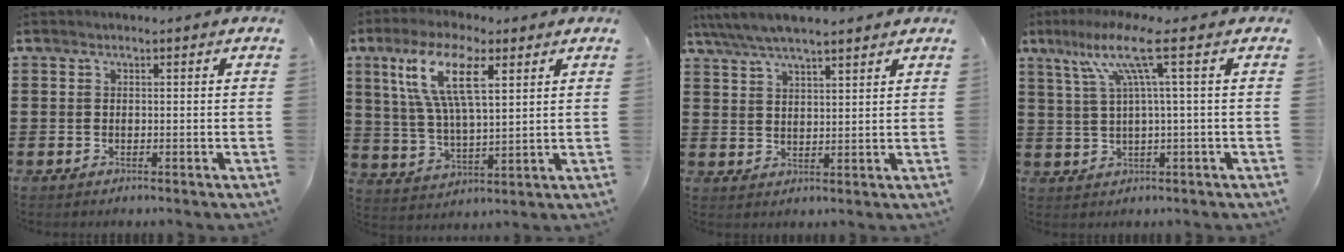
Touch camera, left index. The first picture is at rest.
{"total": 11.5, "force": [5.6, 3.7, 9.3], "torque": [-0.190, 0.005, 0.100]}
{"total": 5.0, "force": [4.3, 0.9, 2.3], "torque": [-0.059, -0.009, 0.077]}
{"total": 9.1, "force": [3.2, 0.1, 8.5], "torque": [-0.183, 0.000, 0.045]}